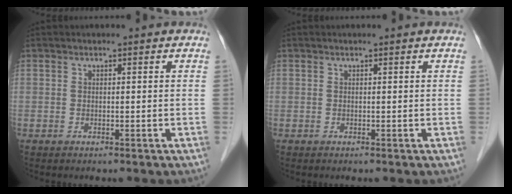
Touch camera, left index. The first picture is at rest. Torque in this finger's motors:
{"motor_torque": [0.17, 0.05, -0.02, -0.01]}